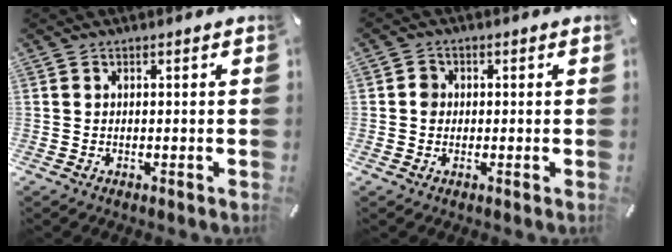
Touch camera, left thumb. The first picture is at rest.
{"total": 2.4, "force": [-0.2, 2.2, 0.9], "torque": [-0.010, 0.003, -0.008]}